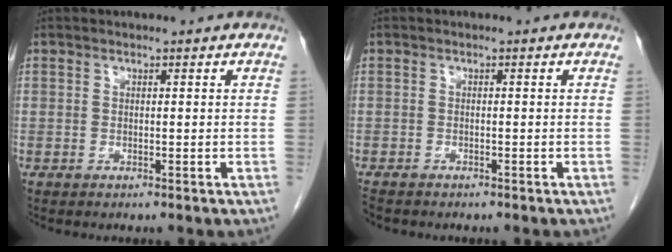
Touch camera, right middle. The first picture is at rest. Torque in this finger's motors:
{"motor_torque": [1.16, -0.96, 0.01, 0.04]}